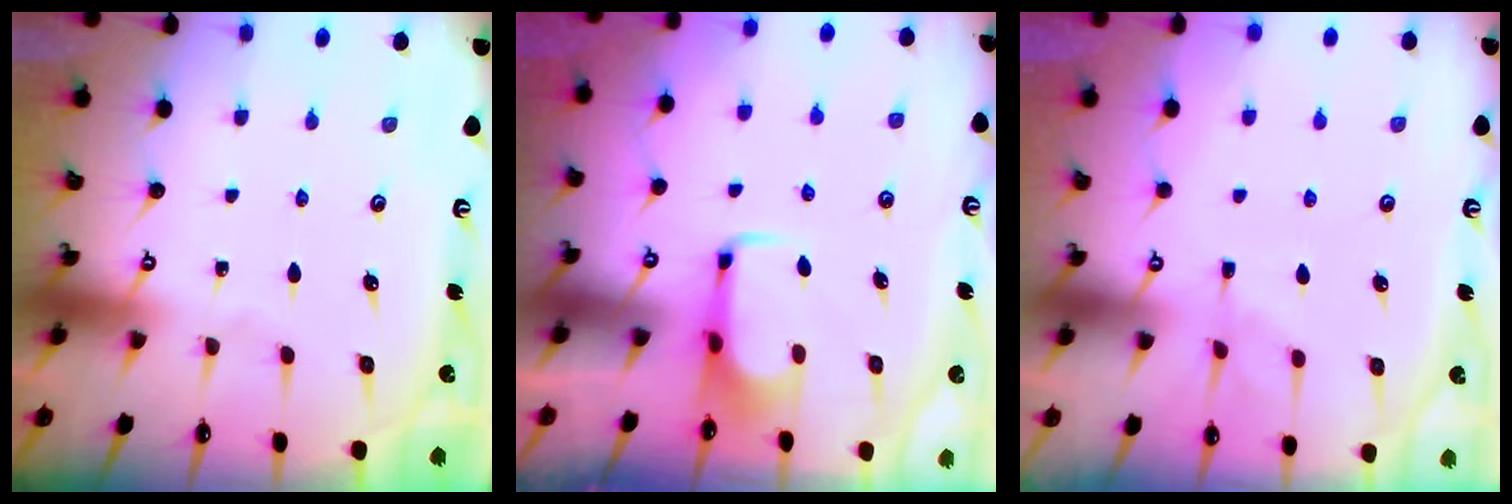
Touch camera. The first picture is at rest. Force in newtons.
{"total": 1.8, "press": 1.8, "slide": 0.4}
{"total": 4.9, "press": 4.7, "slide": 1.3}